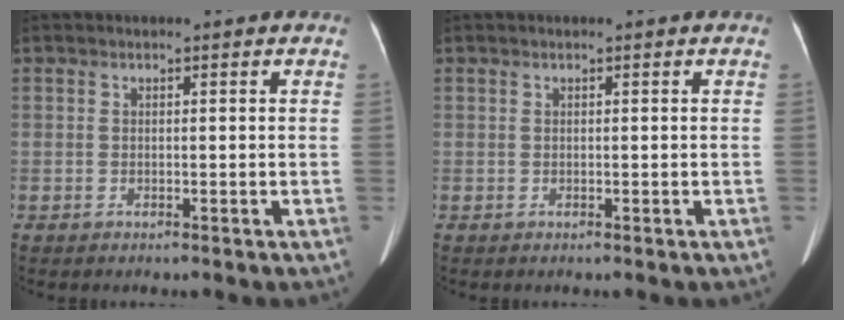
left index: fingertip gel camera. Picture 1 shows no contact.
{"total": 0.0}